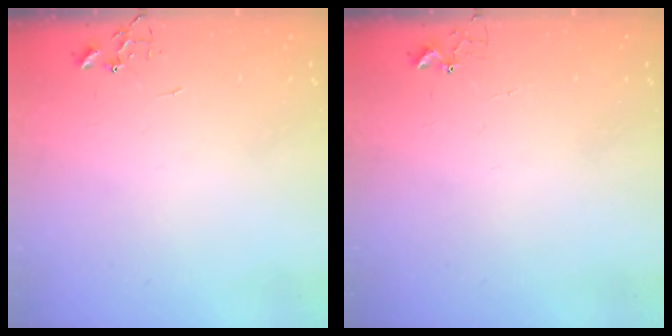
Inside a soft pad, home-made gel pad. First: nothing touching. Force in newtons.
{"total": 2.7, "press": 2.7, "slide": 0.3}